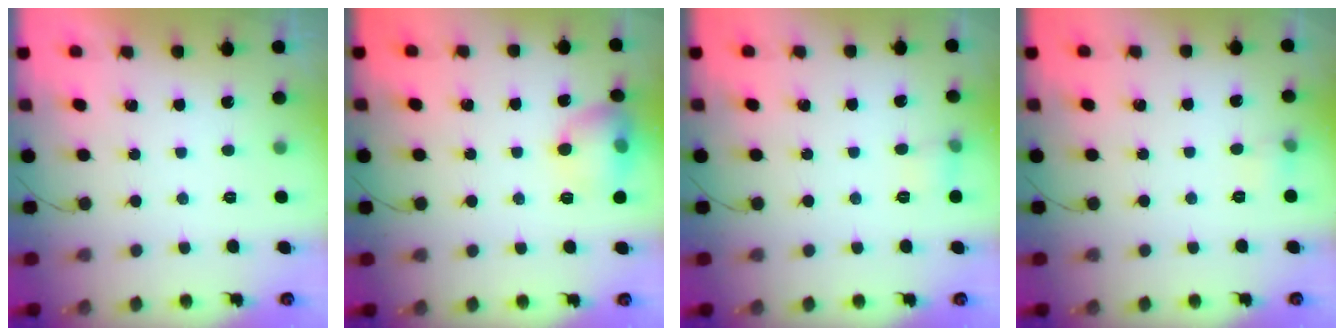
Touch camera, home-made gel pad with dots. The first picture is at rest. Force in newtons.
{"total": 11.4, "press": 11.3, "slide": 1.7}
{"total": 5.0, "press": 4.7, "slide": 1.6}
{"total": 4.8, "press": 4.6, "slide": 1.5}